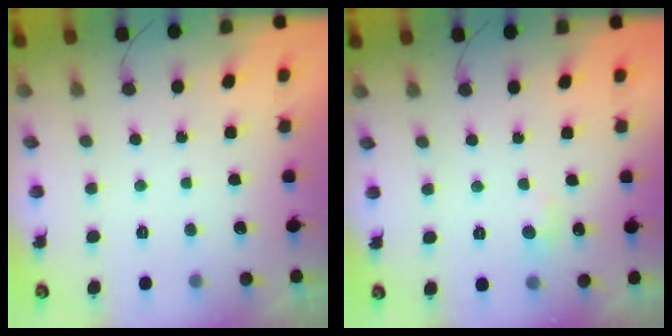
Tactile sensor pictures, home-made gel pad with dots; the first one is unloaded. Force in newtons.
{"total": 5.9, "press": 5.9, "slide": 0.9}